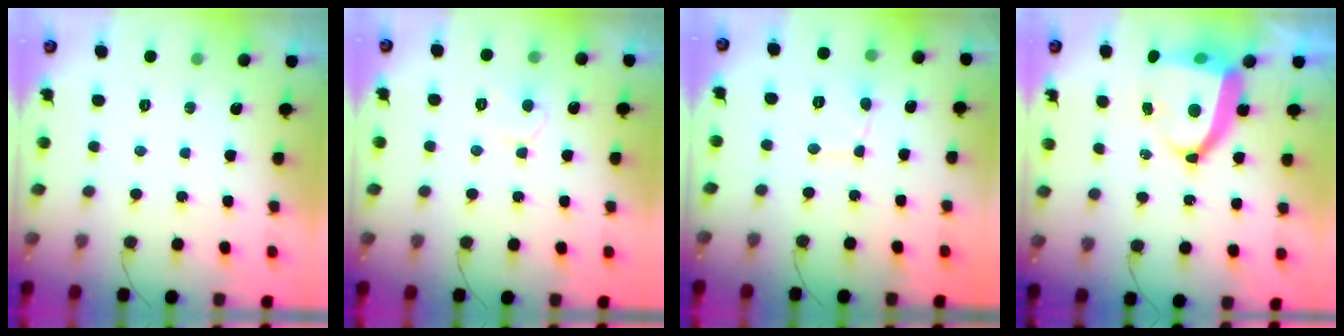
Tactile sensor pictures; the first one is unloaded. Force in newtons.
{"total": 7.1, "press": 7.1, "slide": 0.4}
{"total": 2.9, "press": 2.9, "slide": 0.2}
{"total": 11.8, "press": 11.7, "slide": 1.5}